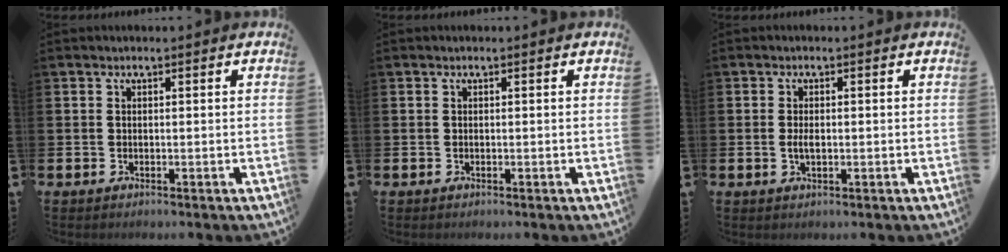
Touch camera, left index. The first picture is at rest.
{"total": 0.0}
{"total": 1.7, "force": [-0.1, 0.8, 1.5], "torque": [-0.025, 0.001, -0.004]}